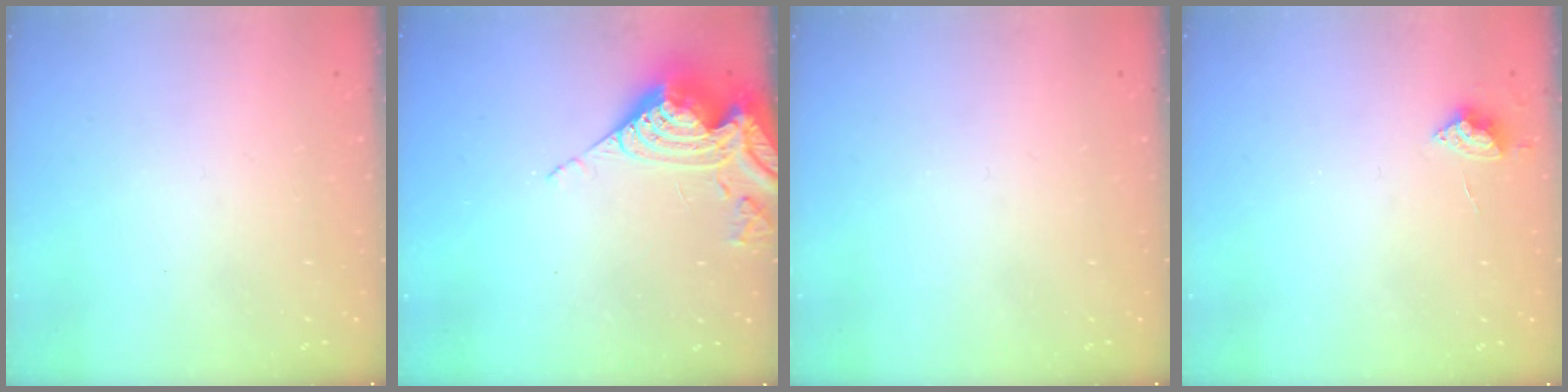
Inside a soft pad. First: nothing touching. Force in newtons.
{"total": 12.7, "press": 12.6, "slide": 1.6}
{"total": 0.0}
{"total": 5.7, "press": 5.6, "slide": 0.6}